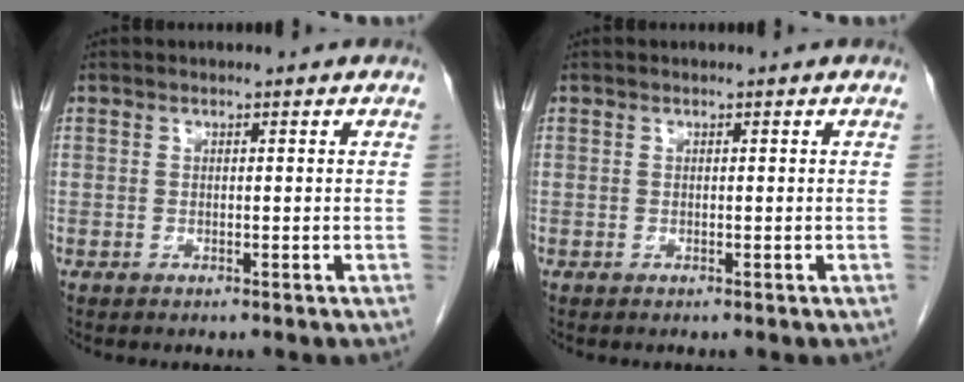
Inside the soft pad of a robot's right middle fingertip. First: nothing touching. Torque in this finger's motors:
{"motor_torque": [0.00, 0.00, 0.00, -0.02]}